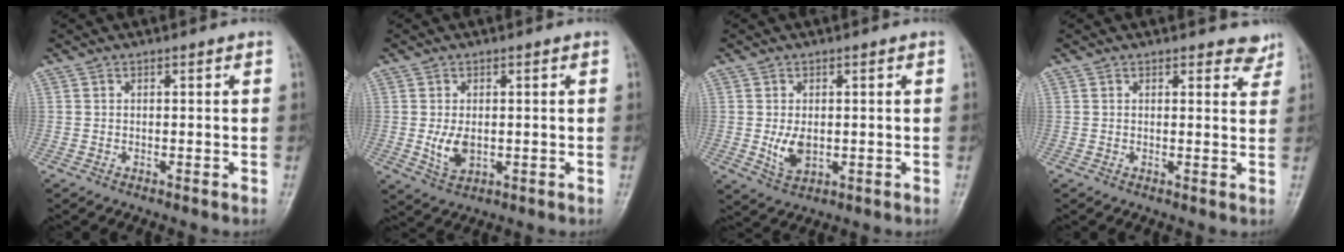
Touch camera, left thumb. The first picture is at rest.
{"total": 4.4, "force": [-0.2, 2.9, 3.3], "torque": [-0.056, -0.010, 0.003]}
{"total": 4.5, "force": [-0.2, 3.0, 3.4], "torque": [-0.054, -0.010, 0.004]}
{"total": 3.3, "force": [2.8, 1.5, 0.7], "torque": [0.016, -0.019, 0.023]}